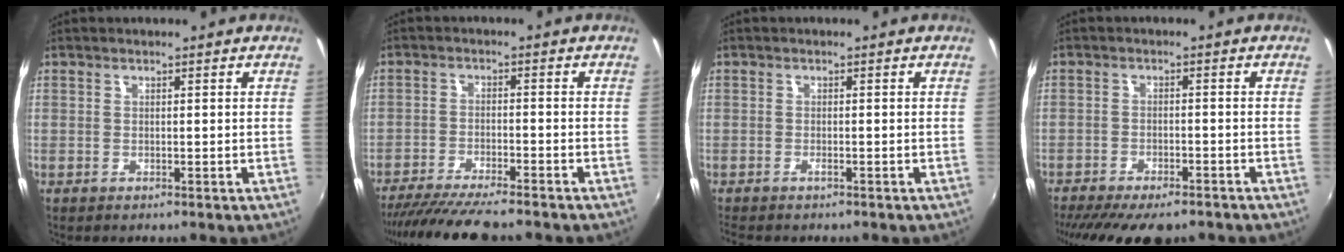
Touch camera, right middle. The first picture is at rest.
{"total": 11.9, "force": [-10.5, 1.0, 5.6], "torque": [-0.125, -0.029, -0.172]}
{"total": 1.7, "force": [-1.4, 0.4, 0.9], "torque": [-0.023, -0.002, -0.026]}
{"total": 13.4, "force": [-10.9, 3.9, 6.8], "torque": [-0.144, -0.040, -0.163]}